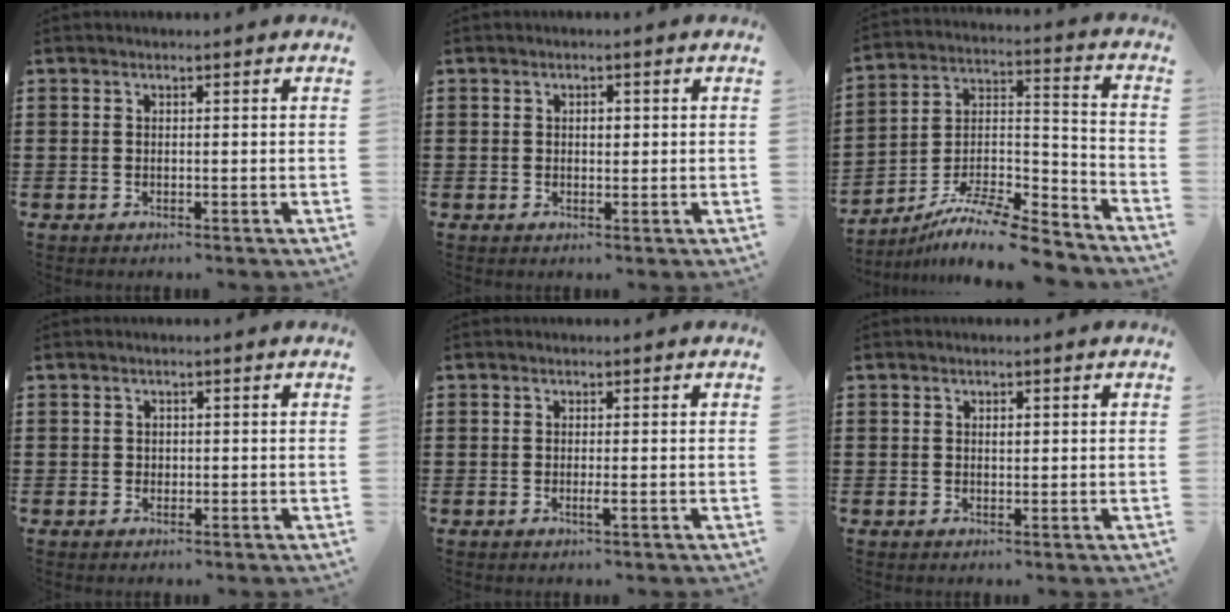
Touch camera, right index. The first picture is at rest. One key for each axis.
{"total": 1.4, "fx": 0.2, "fy": 0.7, "fz": 1.1, "tx": -0.023, "ty": 0.006, "tz": 0.002}
{"total": 10.3, "fx": -9.0, "fy": 1.9, "fz": 4.8, "tx": -0.079, "ty": 0.020, "tz": -0.175}
{"total": 0.6, "fx": 0.1, "fy": 0.6, "fz": 0.2, "tx": -0.005, "ty": 0.003, "tz": 0.002}
{"total": 1.1, "fx": -0.3, "fy": 0.0, "fz": 1.1, "tx": -0.020, "ty": -0.005, "tz": -0.005}
{"total": 0.9, "fx": 0.3, "fy": 0.4, "fz": 0.8, "tx": -0.015, "ty": 0.002, "tz": 0.004}